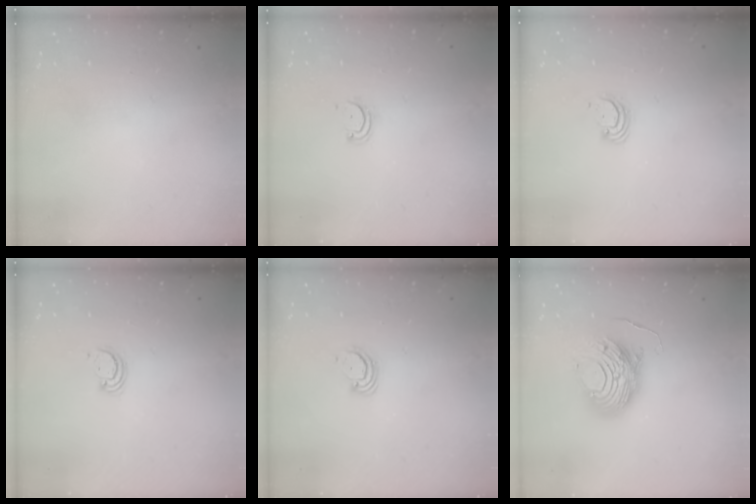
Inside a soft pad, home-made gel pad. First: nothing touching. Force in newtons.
{"total": 2.8, "press": 2.8, "slide": 0.3}
{"total": 2.9, "press": 2.9, "slide": 0.3}
{"total": 2.6, "press": 2.6, "slide": 0.2}
{"total": 2.8, "press": 2.8, "slide": 0.3}
{"total": 12.5, "press": 12.5, "slide": 0.7}